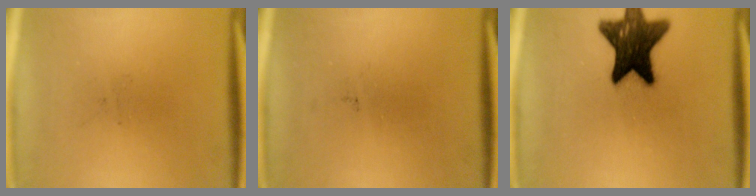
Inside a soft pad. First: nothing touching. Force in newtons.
{"total": 0.0}
{"total": 14.5}